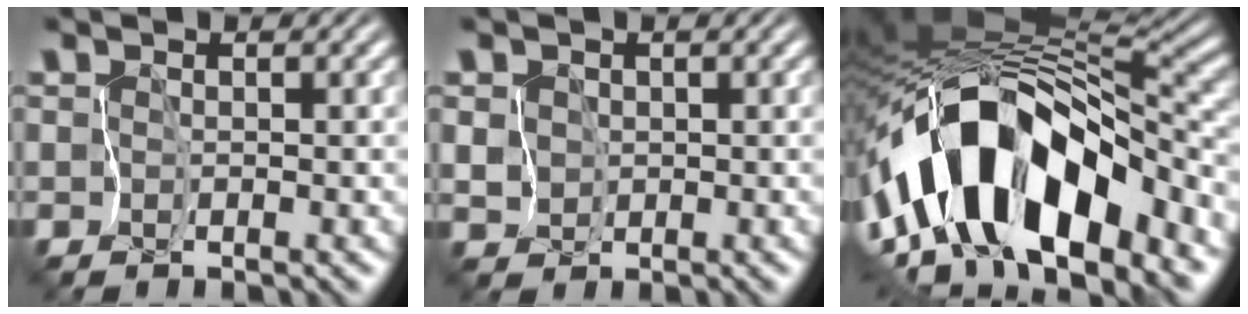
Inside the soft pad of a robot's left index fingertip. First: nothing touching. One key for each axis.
{"total": 3.1, "fx": 0.9, "fy": 2.8, "fz": 1.0, "tx": -0.046, "ty": 0.019, "tz": 0.017}
{"total": 13.8, "fx": -4.2, "fy": 6.0, "fz": 11.7, "tx": -0.192, "ty": 0.023, "tz": -0.069}